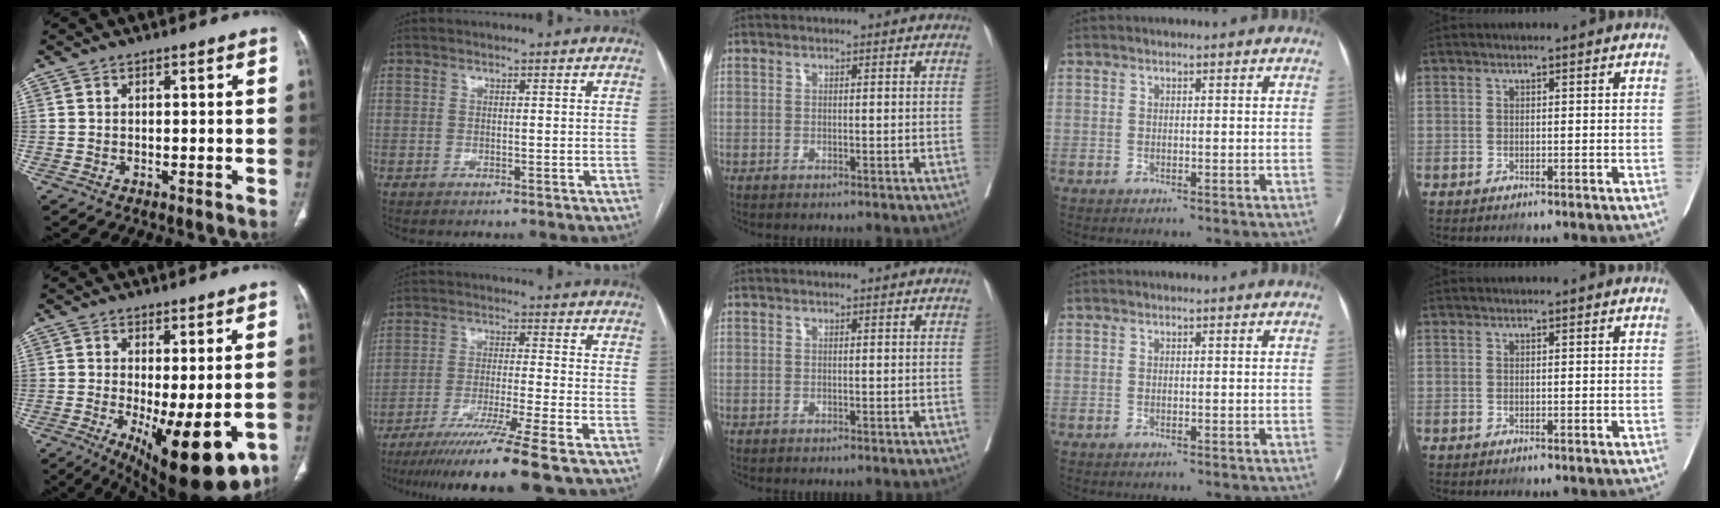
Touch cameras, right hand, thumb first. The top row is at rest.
{"thumb": {"total": 16.1, "force": [-5.2, 5.5, 14.3], "torque": [-0.184, -0.023, -0.060]}, "index": {"total": 15.0, "force": [-11.9, -2.0, 8.9], "torque": [-0.145, -0.050, -0.191]}}